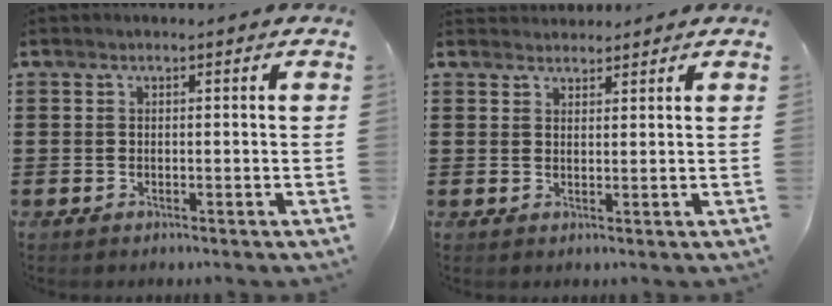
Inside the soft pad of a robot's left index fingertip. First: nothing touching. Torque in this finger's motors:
{"motor_torque": [-0.01, 0.01, -0.65, -0.12]}